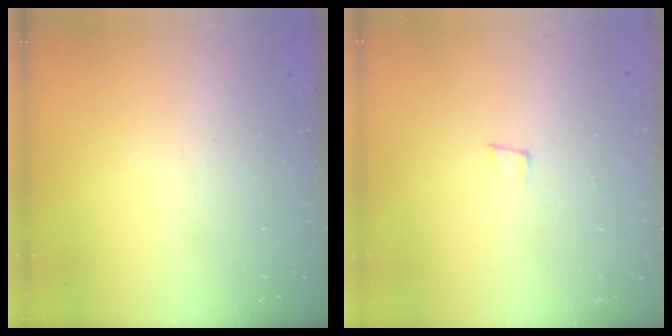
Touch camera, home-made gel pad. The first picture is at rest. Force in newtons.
{"total": 5.9, "press": 5.2, "slide": 2.8}